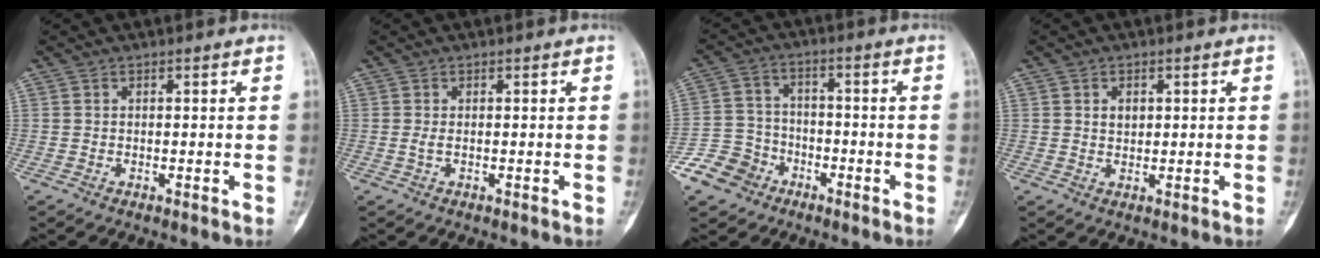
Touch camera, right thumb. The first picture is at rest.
{"total": 0.8, "force": [-0.1, 0.2, 0.8], "torque": [-0.023, -0.003, 0.001]}
{"total": 9.0, "force": [-5.5, 6.8, 2.0], "torque": [-0.019, 0.039, -0.110]}
{"total": 2.2, "force": [0.7, 1.6, 1.4], "torque": [-0.017, -0.003, 0.013]}